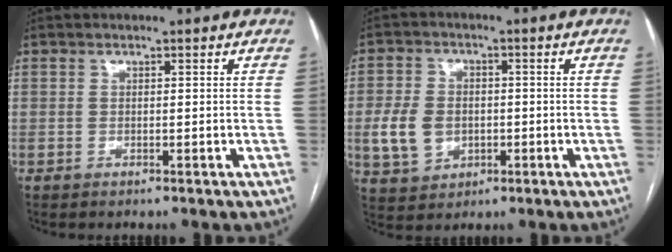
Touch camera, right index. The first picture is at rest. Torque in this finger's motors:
{"motor_torque": [0.91, -0.04, 0.33, 0.05]}